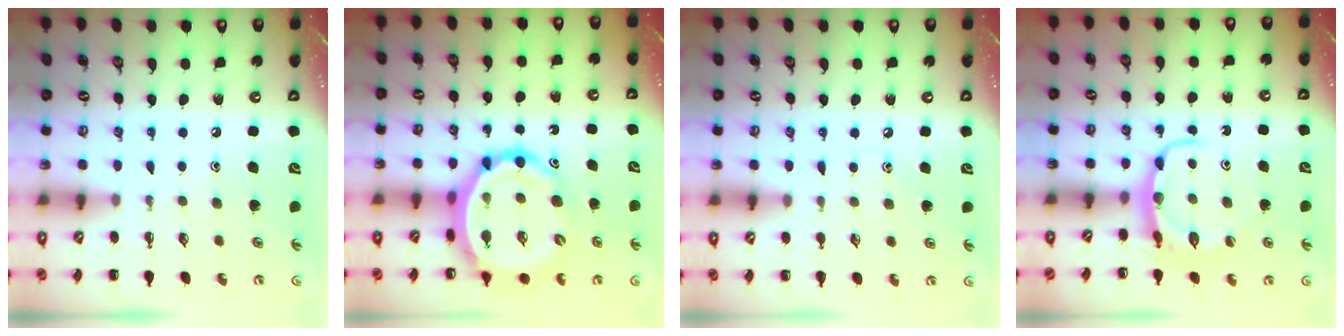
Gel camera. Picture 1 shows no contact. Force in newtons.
{"total": 17.5, "press": 16.8, "slide": 4.9}
{"total": 4.9, "press": 4.5, "slide": 1.7}
{"total": 6.3, "press": 6.3, "slide": 0.7}